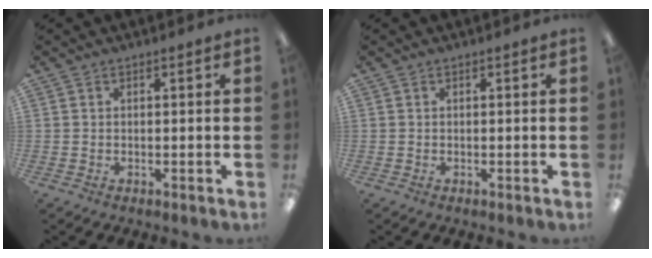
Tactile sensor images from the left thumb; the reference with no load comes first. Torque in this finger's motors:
{"motor_torque": [0.00, 0.00, 0.00, 0.00, 0.00]}